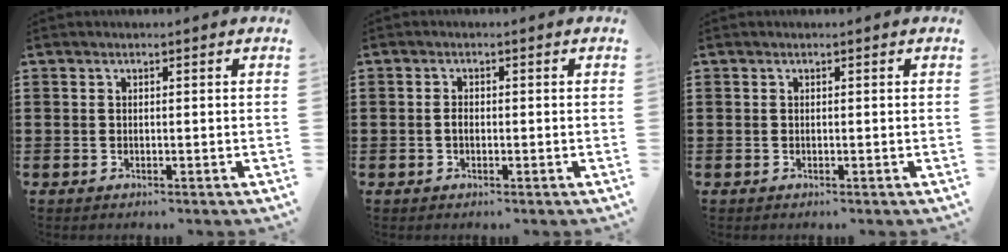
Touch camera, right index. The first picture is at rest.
{"total": 1.2, "force": [-0.3, 0.7, 1.0], "torque": [-0.021, 0.001, -0.005]}
{"total": 0.0}